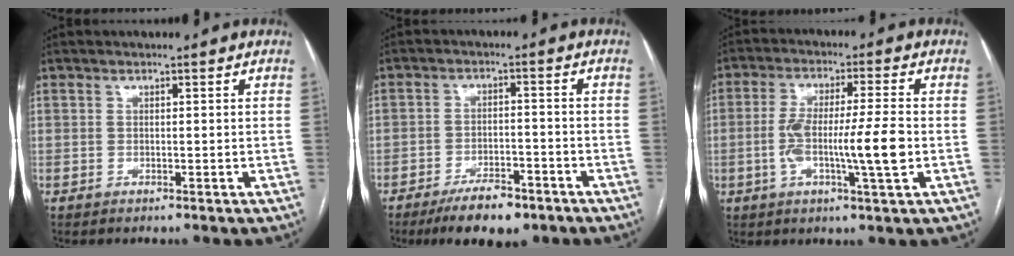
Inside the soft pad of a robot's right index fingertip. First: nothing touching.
{"total": 8.1, "force": [-5.8, 2.8, 4.9], "torque": [-0.081, -0.005, -0.093]}
{"total": 10.2, "force": [-1.7, 0.3, 10.1], "torque": [-0.186, 0.004, -0.033]}